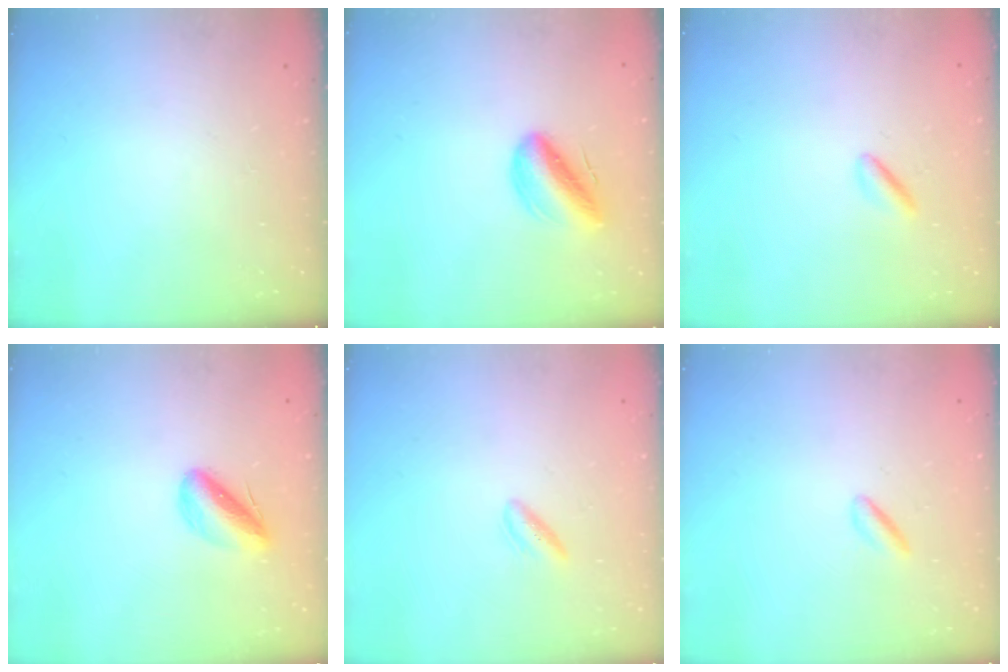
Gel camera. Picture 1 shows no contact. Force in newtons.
{"total": 10.7, "press": 10.4, "slide": 2.8}
{"total": 1.8, "press": 1.7, "slide": 0.8}
{"total": 6.2, "press": 5.9, "slide": 1.8}
{"total": 3.5, "press": 3.0, "slide": 1.7}
{"total": 1.0, "press": 0.7, "slide": 0.7}